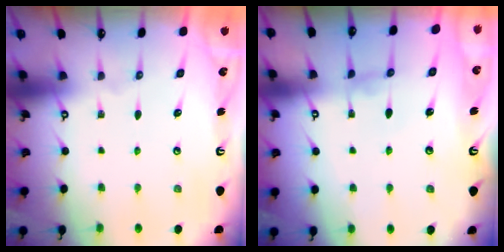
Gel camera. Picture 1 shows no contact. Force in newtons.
{"total": 1.0, "press": 0.9, "slide": 0.3}